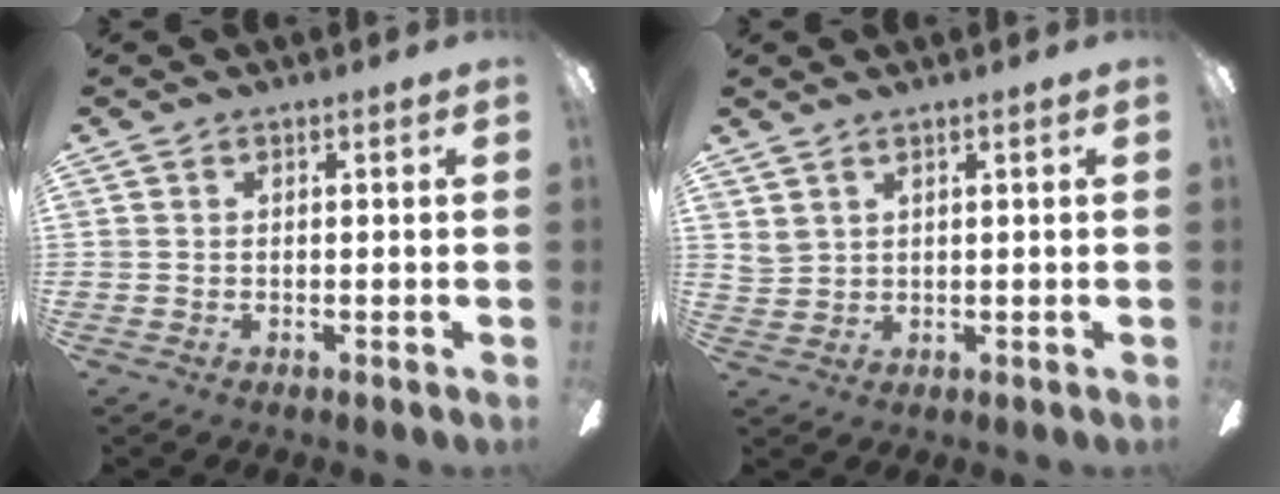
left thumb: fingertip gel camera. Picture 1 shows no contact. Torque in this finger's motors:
{"motor_torque": [0.07, -0.01, 0.18, 0.18, 0.00]}